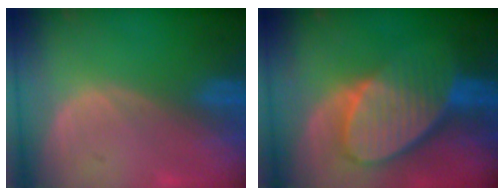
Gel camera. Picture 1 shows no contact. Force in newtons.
{"total": 9.7, "press": 8.6, "slide": 4.6}